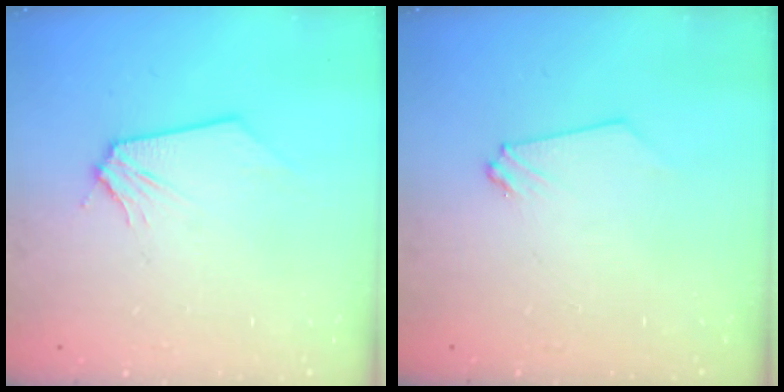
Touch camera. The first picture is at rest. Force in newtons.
{"total": 0.0}